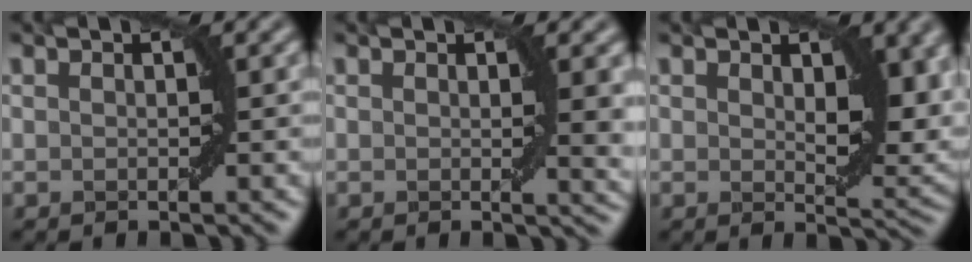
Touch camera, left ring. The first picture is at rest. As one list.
[{"total": 2.9, "force": [0.6, 0.6, 2.7], "torque": [-0.029, -0.004, 0.011]}, {"total": 5.6, "force": [1.7, 2.8, 4.5], "torque": [-0.063, -0.009, 0.031]}]